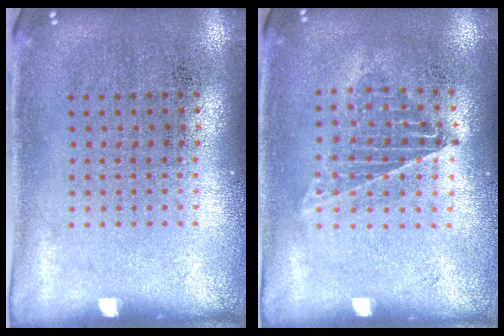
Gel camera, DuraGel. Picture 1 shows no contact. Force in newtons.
{"total": 1.1, "press": 1.0, "slide": 0.2}